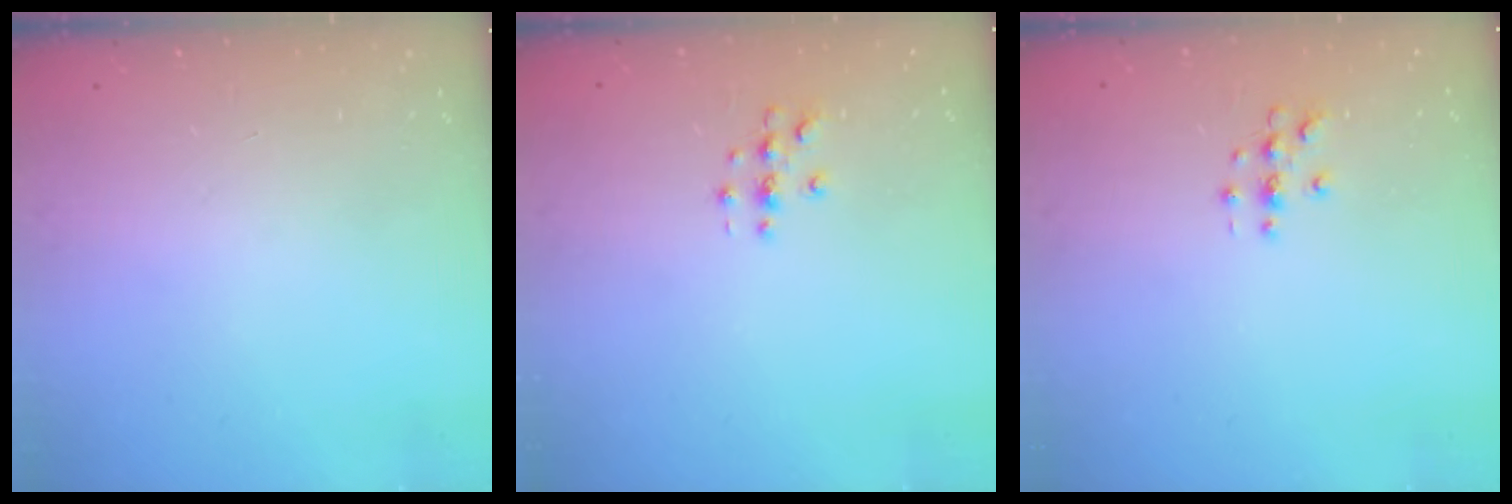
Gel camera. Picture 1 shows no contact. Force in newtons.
{"total": 2.7, "press": 2.7, "slide": 0.3}
{"total": 2.9, "press": 2.9, "slide": 0.3}